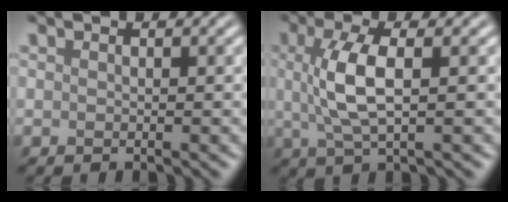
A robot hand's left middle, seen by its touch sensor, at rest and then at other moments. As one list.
[{"total": 4.7, "force": [0.6, 1.5, 4.4], "torque": [-0.098, 0.003, 0.013]}]